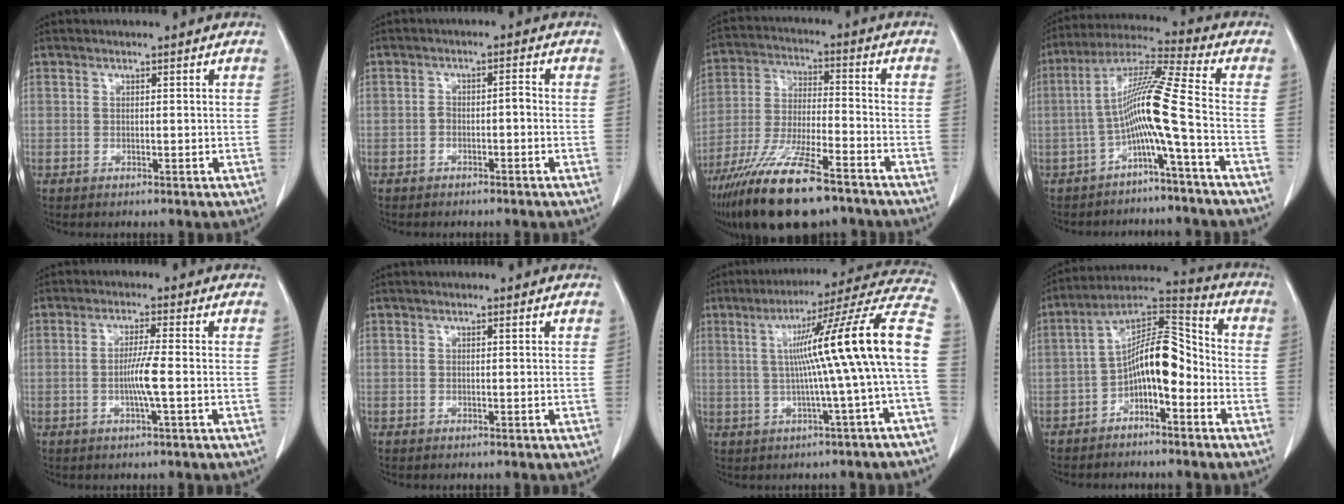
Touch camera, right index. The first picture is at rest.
{"total": 2.1, "force": [-0.9, 0.8, 1.7], "torque": [-0.030, 0.011, -0.013]}
{"total": 17.9, "force": [-12.7, 3.4, 12.1], "torque": [-0.239, -0.040, -0.228]}
{"total": 10.4, "force": [-3.2, -1.9, 9.7], "torque": [-0.180, 0.022, -0.061]}
{"total": 4.1, "force": [-0.9, -0.5, 4.0], "torque": [-0.078, -0.005, -0.017]}
{"total": 0.0}
{"total": 17.3, "force": [0.0, -1.8, 17.2], "torque": [-0.229, 0.032, -0.006]}
{"total": 10.8, "force": [-3.2, 3.7, 9.6], "torque": [-0.169, 0.041, -0.052]}